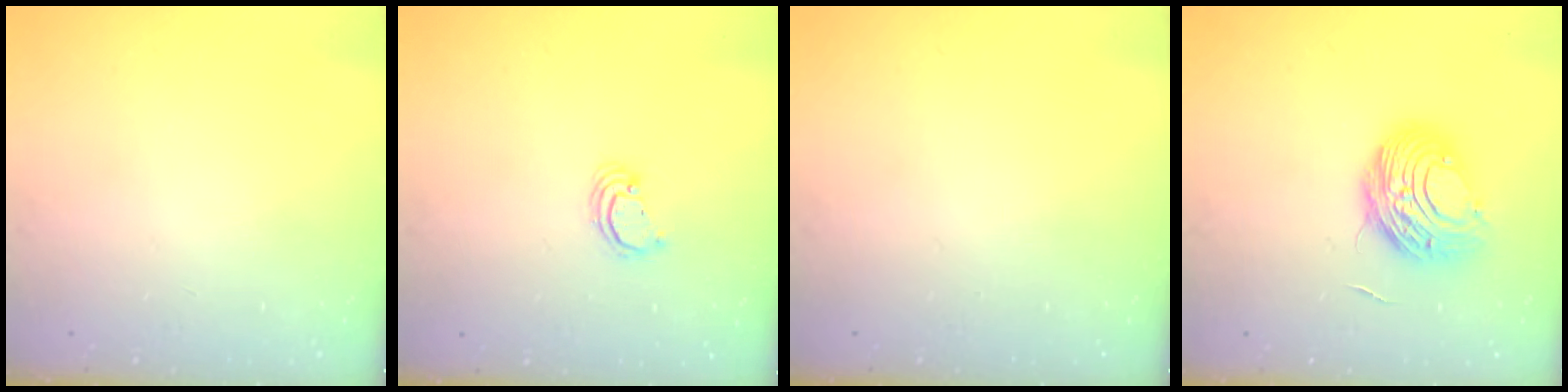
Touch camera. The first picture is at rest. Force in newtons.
{"total": 2.2, "press": 2.2, "slide": 0.2}
{"total": 0.0}
{"total": 9.5, "press": 9.5, "slide": 0.7}